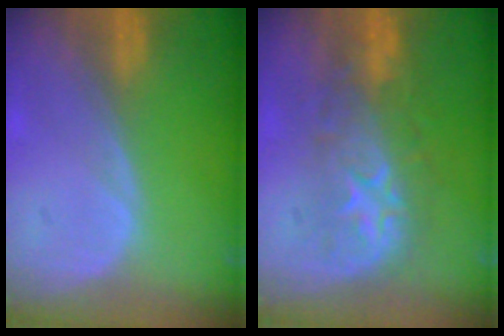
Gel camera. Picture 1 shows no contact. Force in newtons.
{"total": 8.2, "press": 8.2, "slide": 0.5}